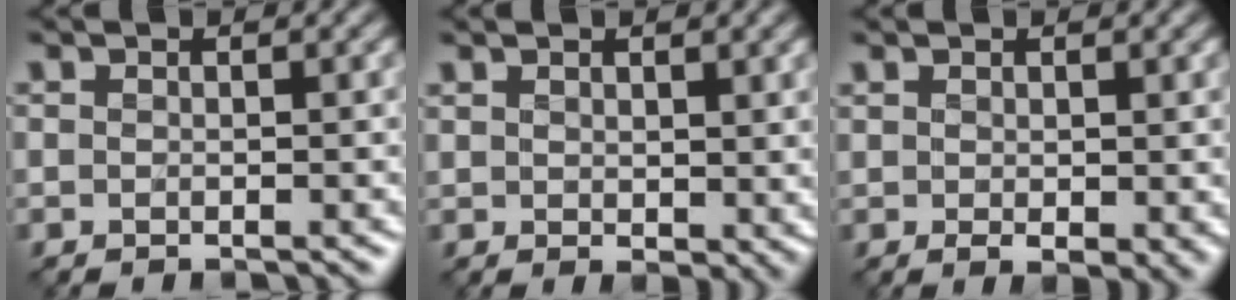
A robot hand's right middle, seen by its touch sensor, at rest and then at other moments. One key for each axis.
{"total": 2.3, "fx": 1.3, "fy": 1.1, "fz": 1.6, "tx": -0.028, "ty": -0.004, "tz": 0.030}
{"total": 2.1, "fx": 0.4, "fy": 0.8, "fz": 1.9, "tx": -0.032, "ty": -0.003, "tz": 0.014}